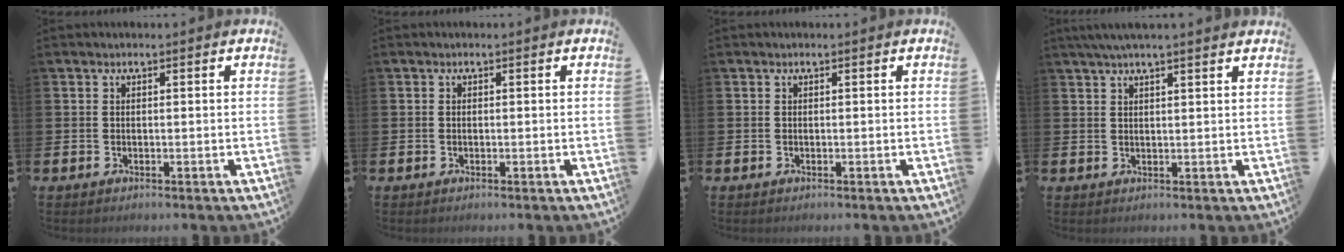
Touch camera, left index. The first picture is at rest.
{"total": 0.0}
{"total": 0.0}
{"total": 2.9, "force": [2.6, -0.2, 1.3], "torque": [-0.028, -0.003, 0.046]}